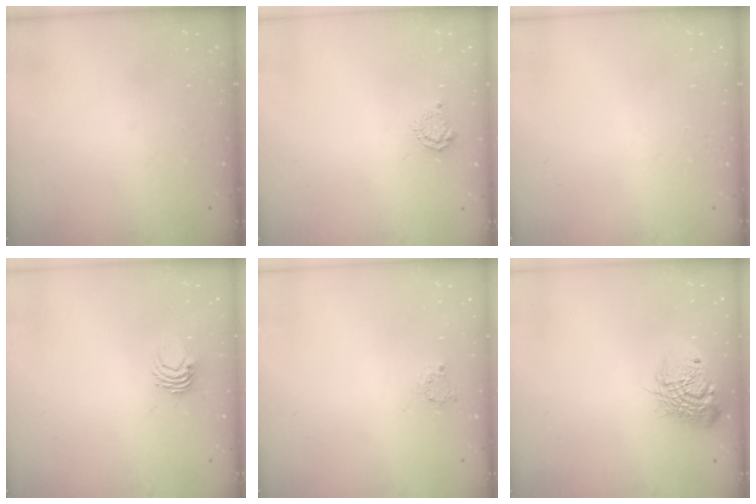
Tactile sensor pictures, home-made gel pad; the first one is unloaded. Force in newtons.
{"total": 4.9, "press": 4.9, "slide": 0.6}
{"total": 0.0}
{"total": 4.0, "press": 3.9, "slide": 0.4}
{"total": 3.1, "press": 3.1, "slide": 0.3}
{"total": 14.6, "press": 14.6, "slide": 1.0}